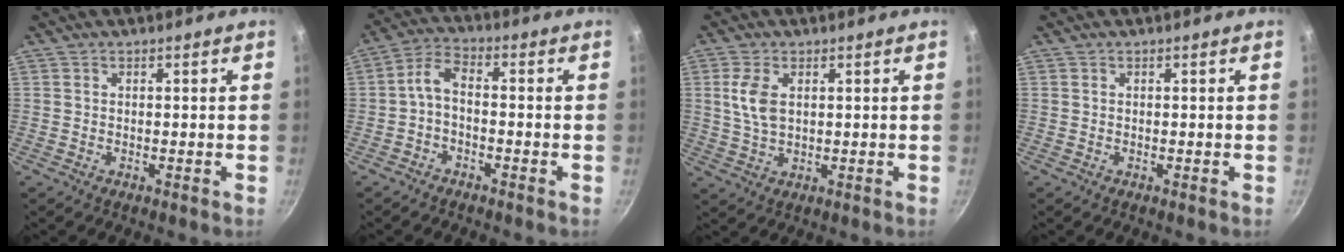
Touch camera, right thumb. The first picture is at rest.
{"total": 4.9, "force": [-1.7, 2.6, 3.7], "torque": [-0.080, 0.035, -0.040]}
{"total": 6.0, "force": [1.5, 3.4, 4.8], "torque": [-0.095, -0.004, 0.031]}
{"total": 0.0}